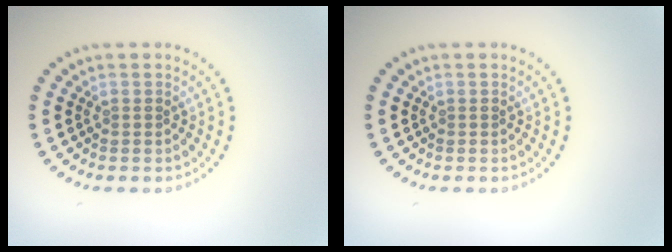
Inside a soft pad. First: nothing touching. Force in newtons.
{"total": 0.0}